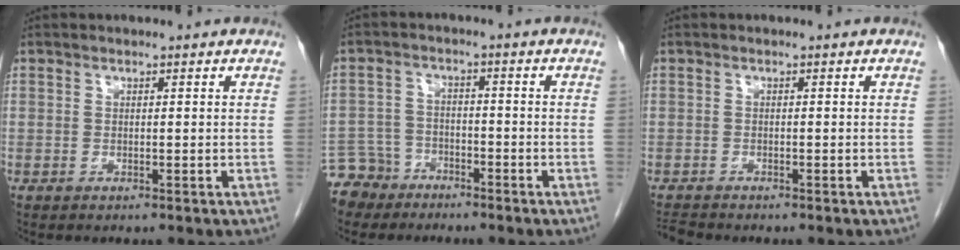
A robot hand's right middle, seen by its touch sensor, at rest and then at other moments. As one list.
[{"total": 6.0, "force": [-4.8, 3.6, -0.4], "torque": [0.006, -0.001, -0.091]}, {"total": 1.8, "force": [-1.7, 0.0, 0.1], "torque": [-0.008, -0.011, -0.030]}]